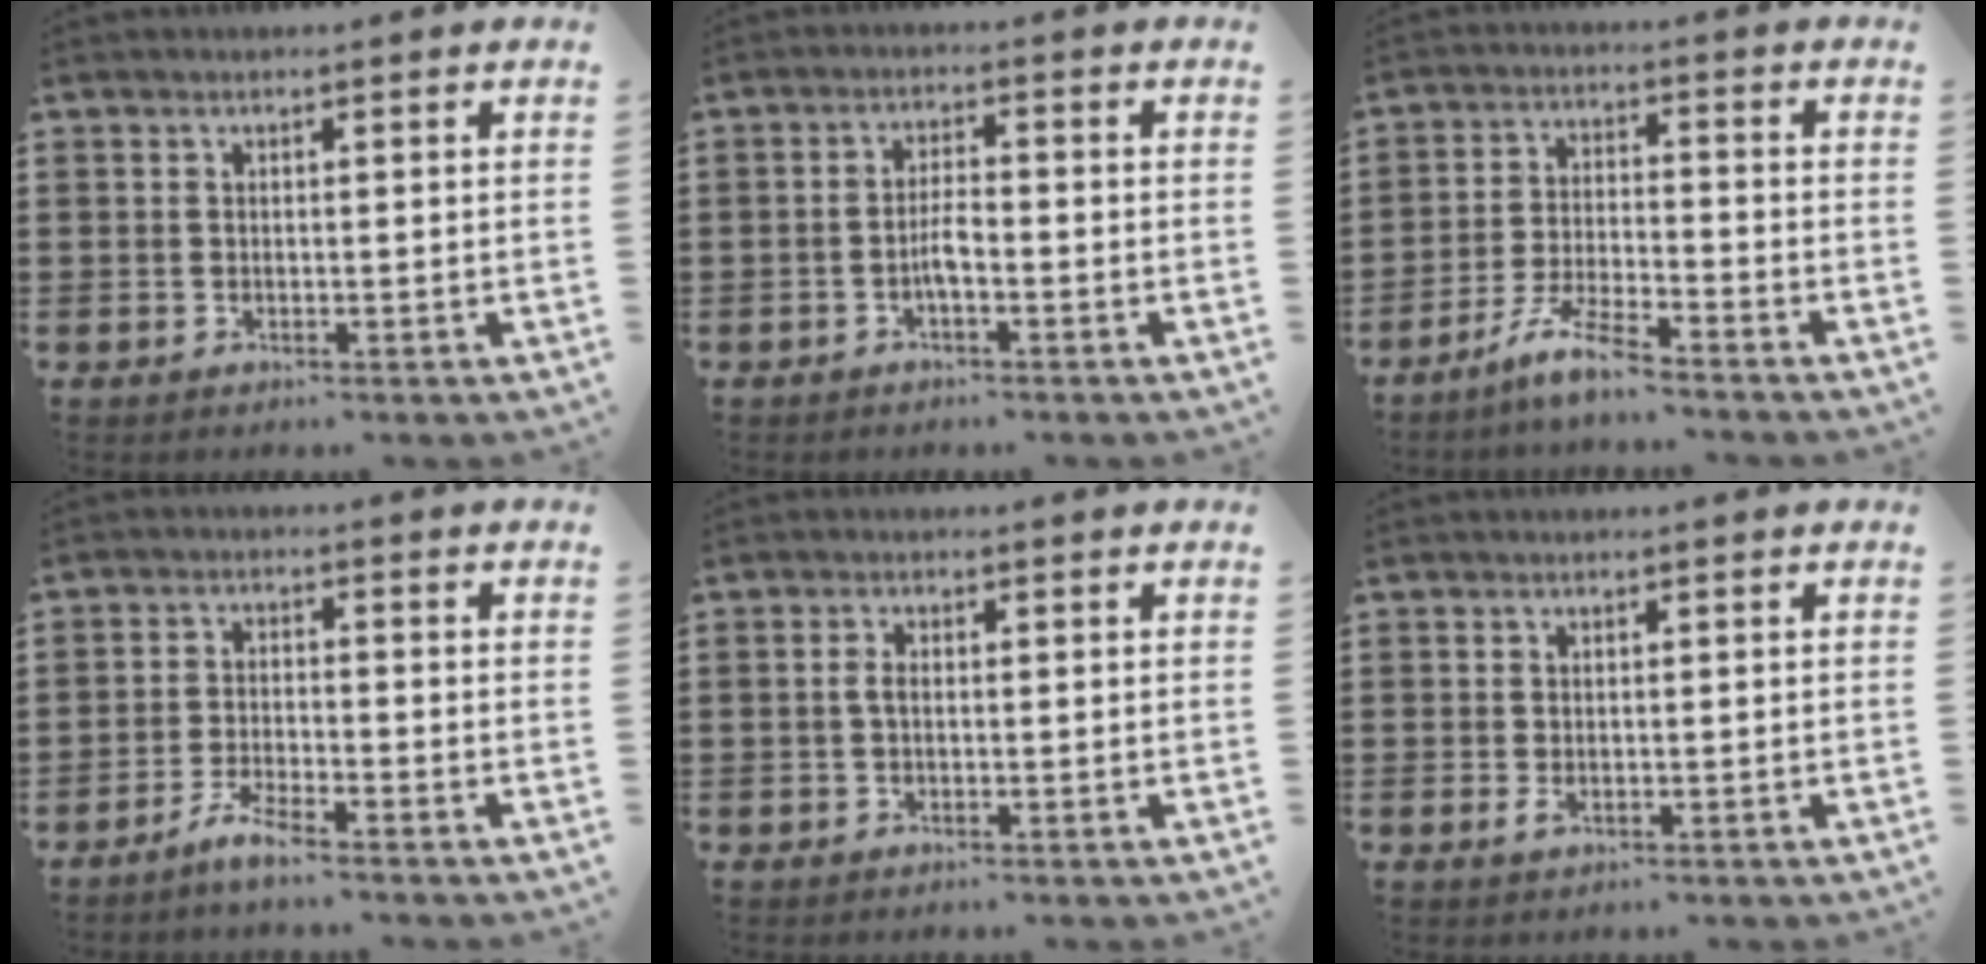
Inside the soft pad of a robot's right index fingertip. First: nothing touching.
{"total": 3.2, "force": [-1.2, 0.7, 2.8], "torque": [-0.066, 0.000, -0.028]}
{"total": 6.3, "force": [-5.4, 0.1, 3.3], "torque": [-0.081, -0.010, -0.107]}
{"total": 3.5, "force": [-3.1, 0.0, 1.6], "torque": [-0.043, -0.001, -0.062]}
{"total": 1.6, "force": [-0.2, 0.8, 1.4], "torque": [-0.035, -0.001, -0.006]}
{"total": 0.9, "force": [-0.2, 0.4, 0.8], "torque": [-0.022, -0.004, -0.006]}